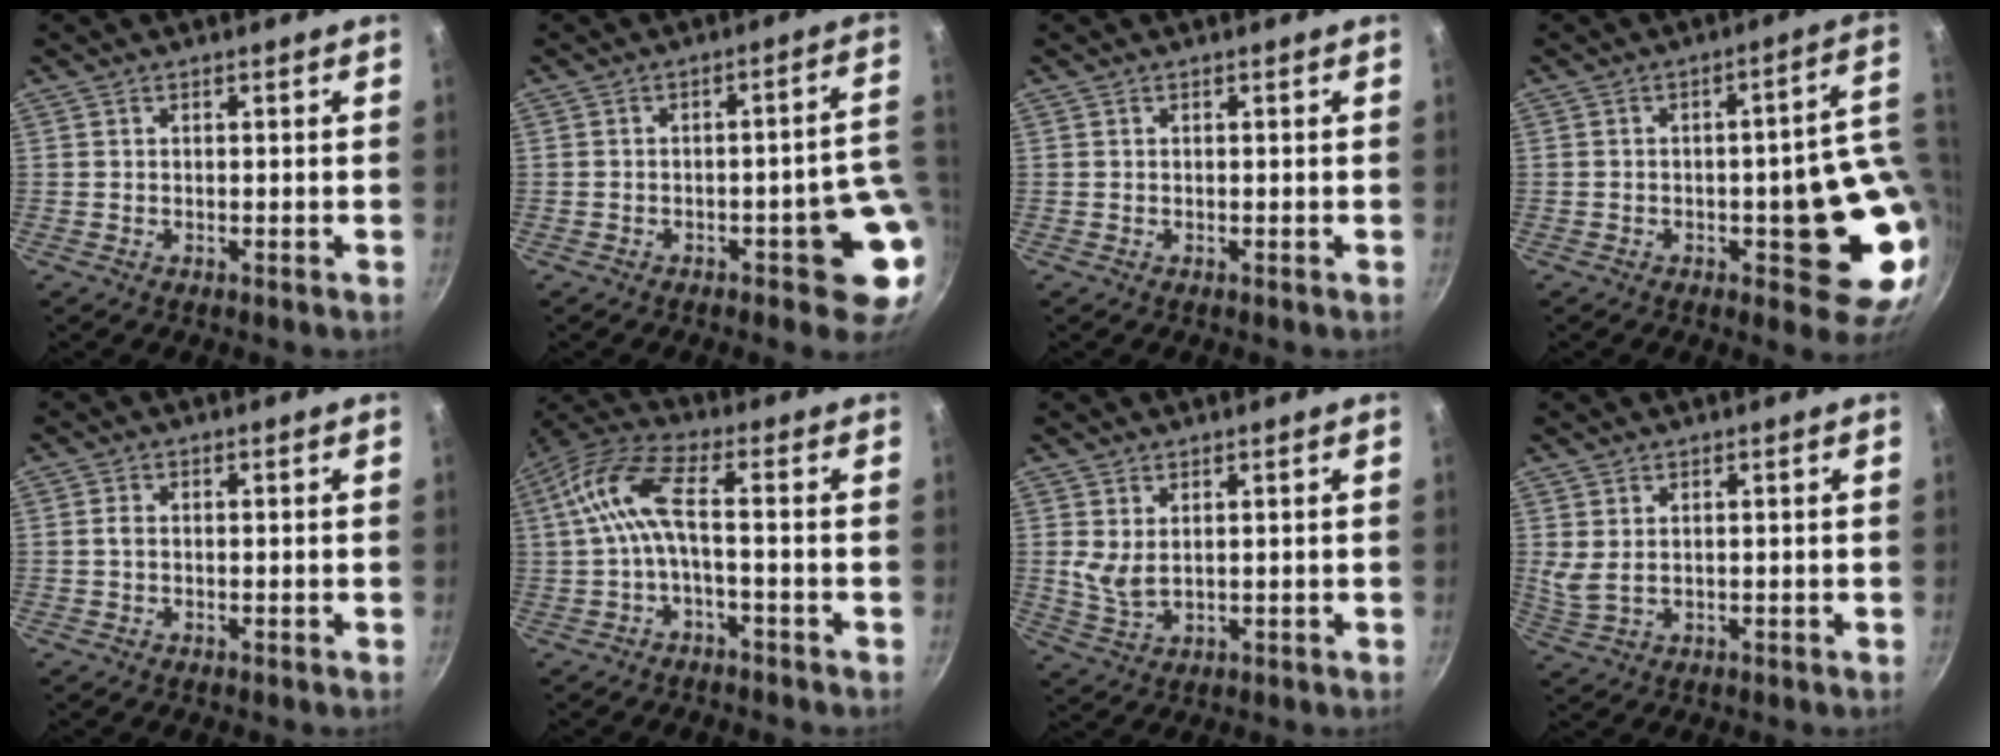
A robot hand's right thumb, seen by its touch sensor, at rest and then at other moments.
{"total": 9.8, "force": [-2.1, 3.6, 8.9], "torque": [-0.064, 0.030, -0.022]}
{"total": 0.0}
{"total": 15.1, "force": [-0.9, 5.5, 14.0], "torque": [-0.122, 0.000, -0.011]}
{"total": 1.1, "force": [0.0, 0.8, 0.8], "torque": [-0.017, 0.003, -0.002]}
{"total": 9.6, "force": [-1.4, 3.1, 9.0], "torque": [-0.210, 0.032, -0.037]}
{"total": 4.3, "force": [1.3, 2.2, 3.4], "torque": [-0.060, -0.019, 0.033]}
{"total": 3.2, "force": [0.9, 1.5, 2.7], "torque": [-0.053, -0.008, 0.028]}